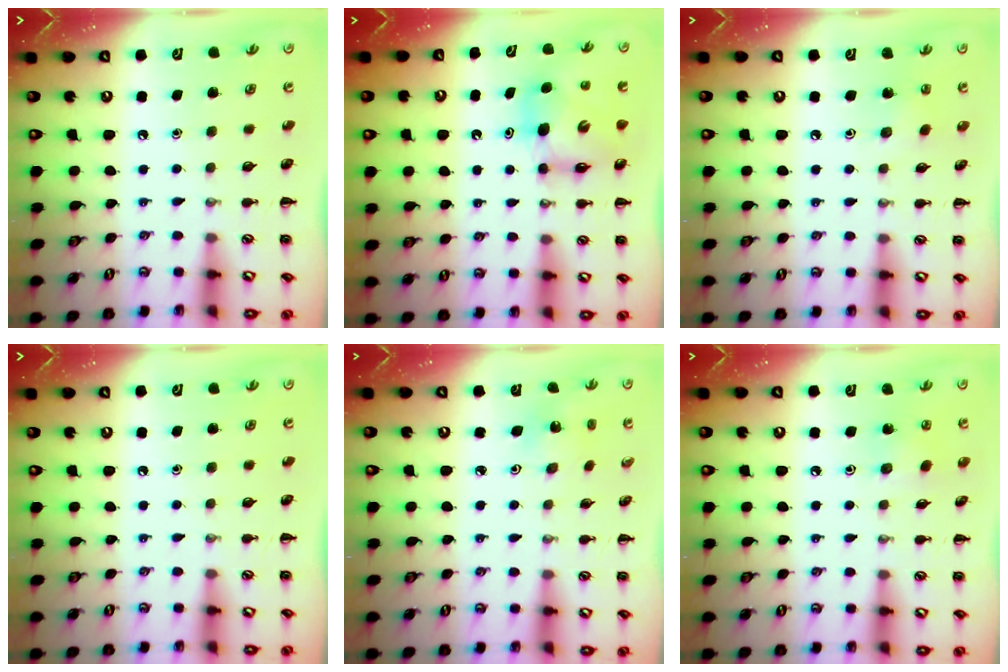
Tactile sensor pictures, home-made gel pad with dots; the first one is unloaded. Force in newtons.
{"total": 7.3, "press": 7.3, "slide": 0.4}
{"total": 1.5, "press": 1.4, "slide": 0.7}
{"total": 0.0}
{"total": 3.0, "press": 2.8, "slide": 1.0}
{"total": 4.0, "press": 3.9, "slide": 0.9}